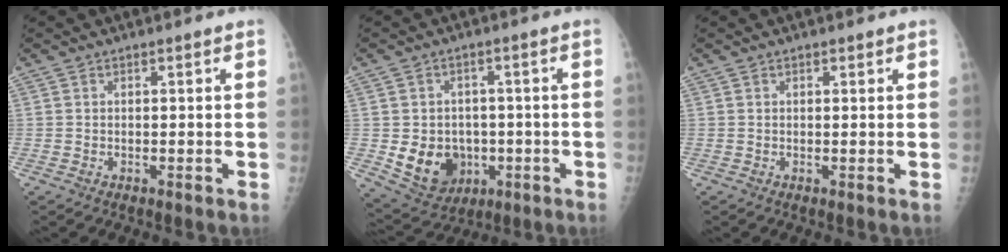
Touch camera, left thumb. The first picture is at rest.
{"total": 10.6, "force": [-2.1, 8.9, 5.3], "torque": [-0.056, 0.004, -0.015]}
{"total": 0.5, "force": [0.3, 0.4, 0.1], "torque": [0.004, -0.002, 0.002]}